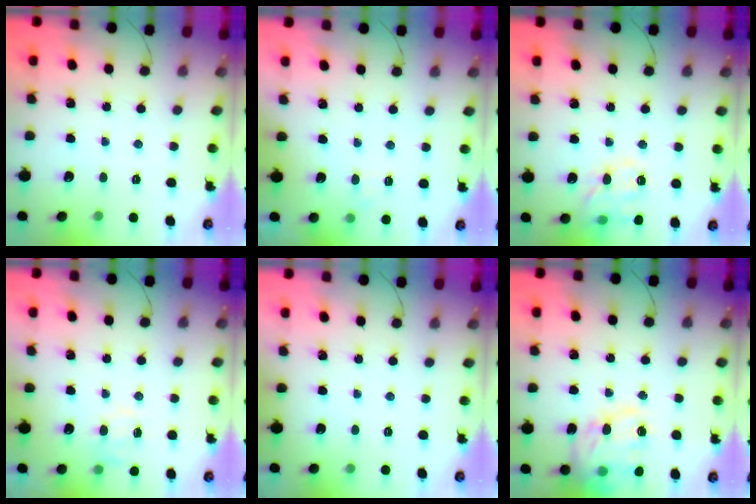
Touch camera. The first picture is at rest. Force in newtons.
{"total": 3.1, "press": 2.9, "slide": 1.0}
{"total": 13.5, "press": 13.3, "slide": 1.7}
{"total": 6.1, "press": 6.0, "slide": 1.2}
{"total": 1.8, "press": 1.7, "slide": 0.3}
{"total": 17.0, "press": 16.6, "slide": 3.4}